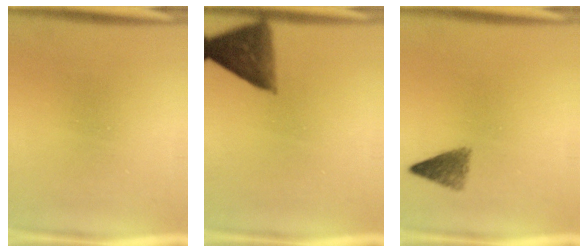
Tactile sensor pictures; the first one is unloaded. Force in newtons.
{"total": 8.2}
{"total": 3.1}